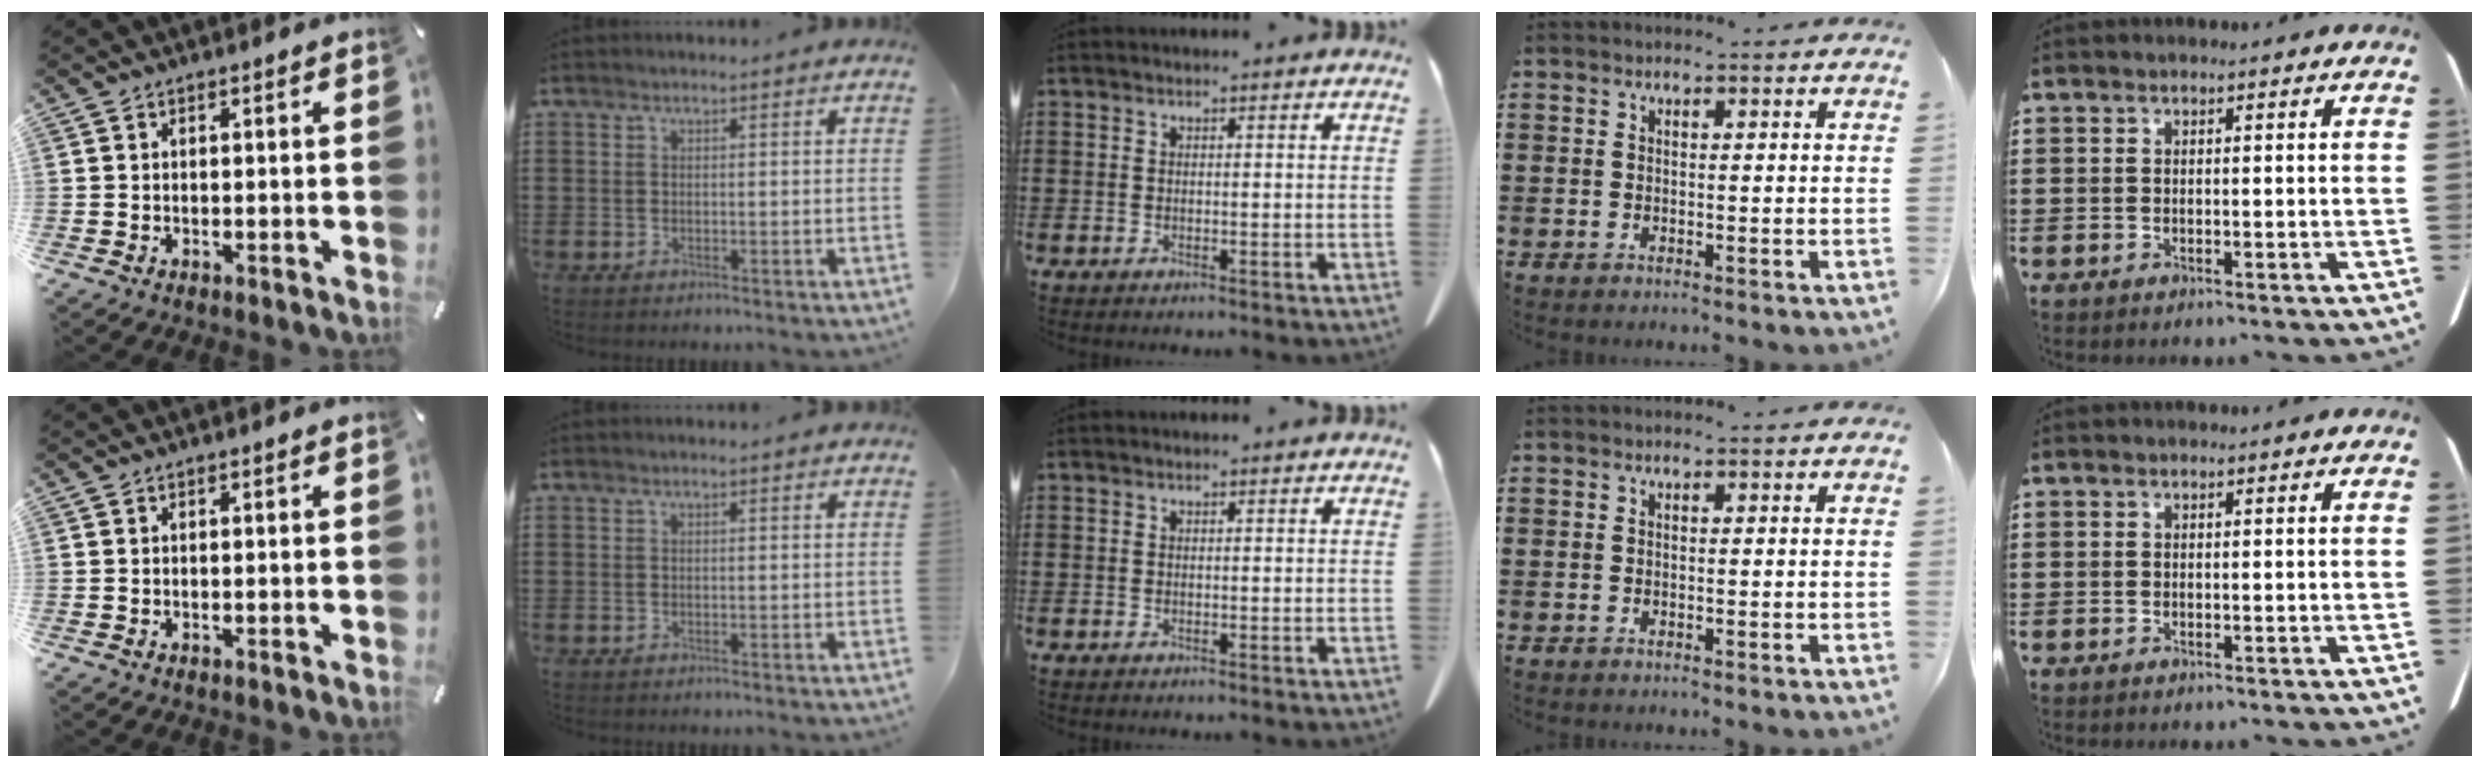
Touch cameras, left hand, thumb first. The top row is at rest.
{}